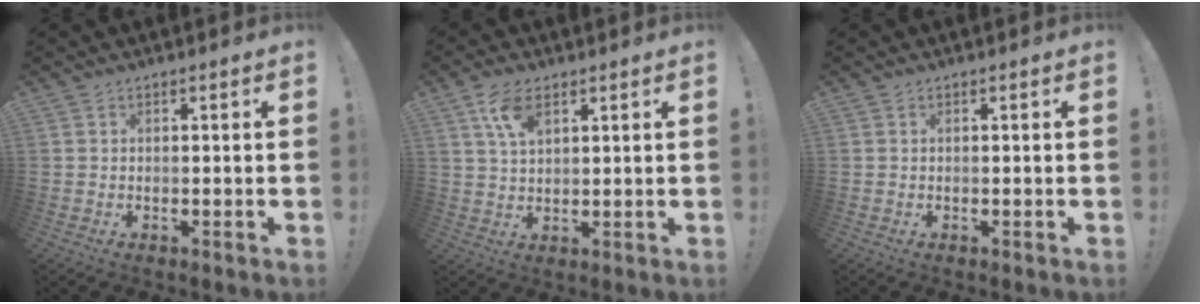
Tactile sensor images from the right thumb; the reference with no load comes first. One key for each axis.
{"total": 6.9, "fx": 3.7, "fy": 3.5, "fz": 4.6, "tx": -0.072, "ty": -0.012, "tz": 0.067}
{"total": 0.0}